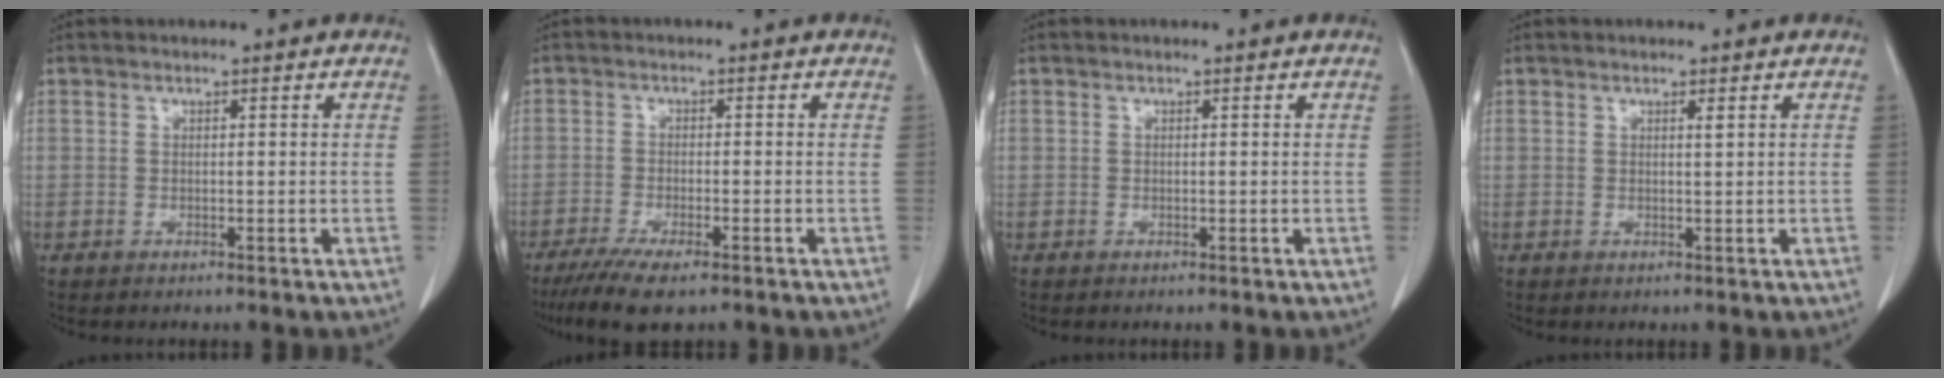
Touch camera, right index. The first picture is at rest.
{"total": 7.6, "force": [-5.5, 1.2, 5.1], "torque": [-0.083, -0.018, -0.087]}
{"total": 0.0}
{"total": 0.6, "force": [0.4, -0.1, 0.5], "torque": [-0.011, -0.002, 0.007]}